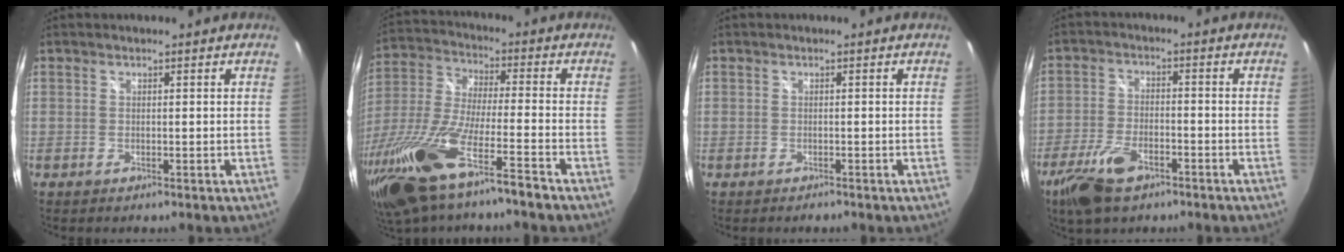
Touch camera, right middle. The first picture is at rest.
{"total": 19.7, "force": [-13.3, 2.2, 14.3], "torque": [-0.298, -0.046, -0.250]}
{"total": 0.9, "force": [-0.8, 0.4, 0.1], "torque": [-0.005, 0.002, -0.012]}
{"total": 9.9, "force": [-6.3, 4.6, 6.1], "torque": [-0.151, -0.014, -0.120]}